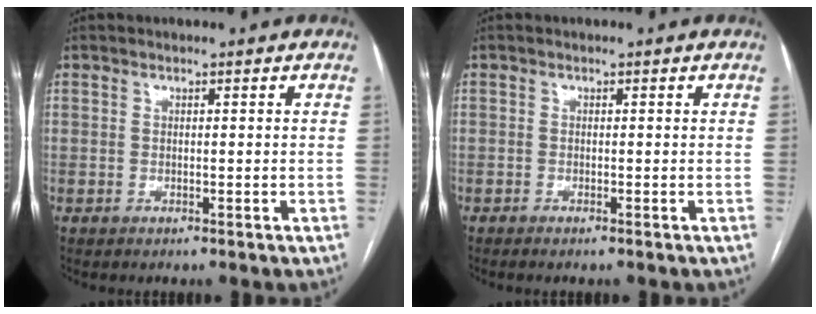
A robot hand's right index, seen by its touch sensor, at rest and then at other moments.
{"total": 0.9, "force": [-0.7, -0.1, 0.5], "torque": [-0.011, -0.002, -0.012]}